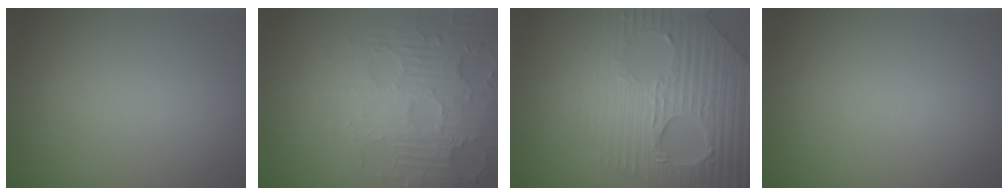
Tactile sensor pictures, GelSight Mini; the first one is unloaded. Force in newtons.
{"total": 4.5, "press": 4.4, "slide": 0.6}
{"total": 8.4, "press": 5.9, "slide": 6.0}
{"total": 0.0}